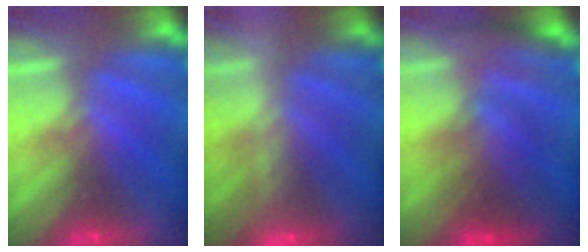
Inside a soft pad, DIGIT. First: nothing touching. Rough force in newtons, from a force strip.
{"total": 2.3}
{"total": 2.4}